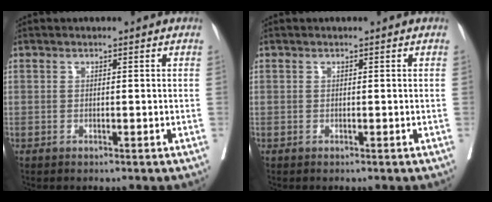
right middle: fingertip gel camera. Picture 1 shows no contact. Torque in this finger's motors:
{"motor_torque": [-0.03, -0.05, -0.02, 0.00]}